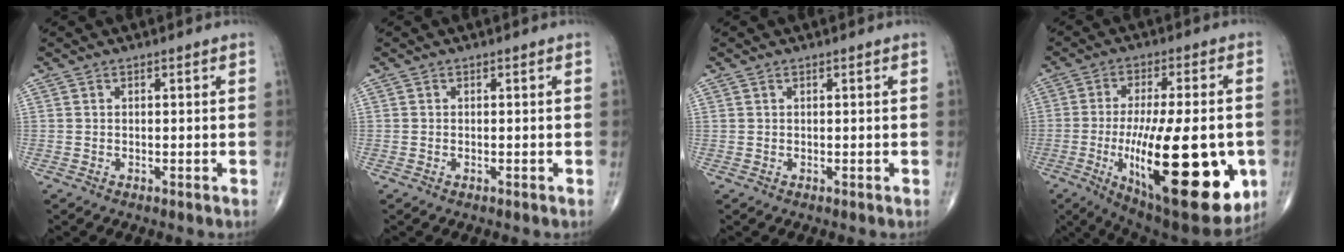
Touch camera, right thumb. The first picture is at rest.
{"total": 0.0}
{"total": 0.0}
{"total": 28.2, "force": [-6.6, 9.5, 25.7], "torque": [-0.383, -0.026, -0.078]}